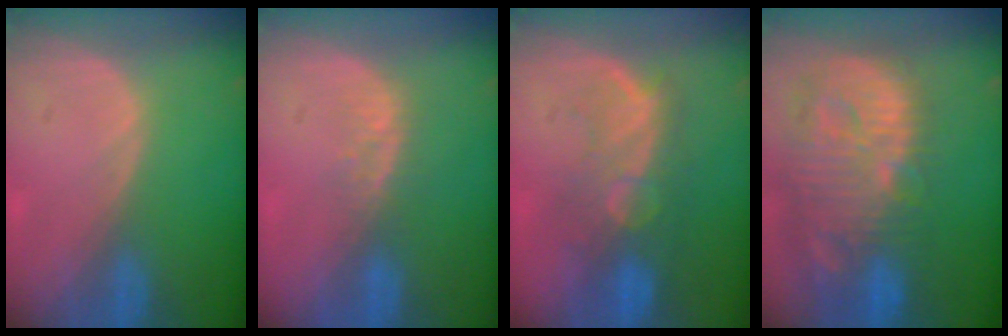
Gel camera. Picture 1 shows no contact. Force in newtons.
{"total": 3.2, "press": 2.6, "slide": 1.8}
{"total": 9.6, "press": 8.5, "slide": 4.6}
{"total": 14.4, "press": 12.5, "slide": 7.0}